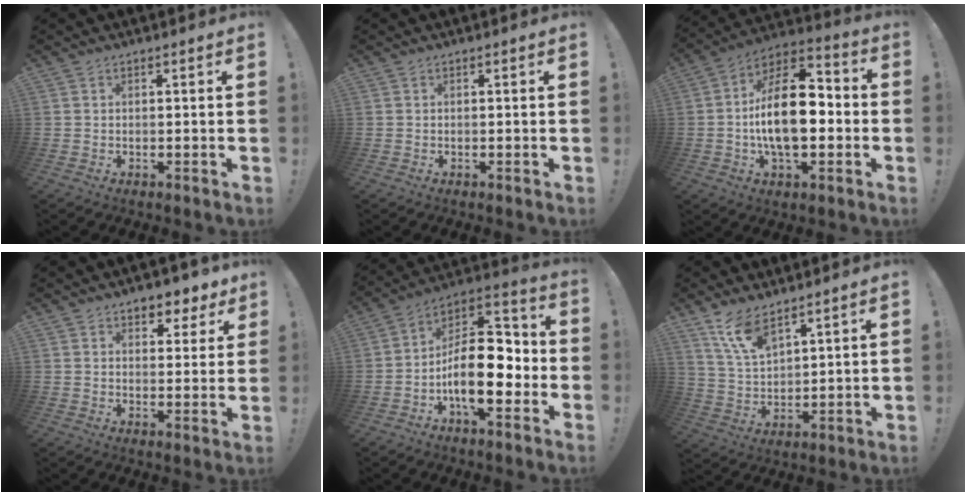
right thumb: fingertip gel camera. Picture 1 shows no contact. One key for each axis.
{"total": 0.0}
{"total": 19.9, "fx": -2.5, "fy": 10.4, "fz": 16.8, "tx": -0.307, "ty": 0.016, "tz": -0.044}
{"total": 6.6, "fx": 5.0, "fy": 3.6, "fz": 2.3, "tx": -0.018, "ty": -0.037, "tz": 0.090}
{"total": 19.3, "fx": -4.5, "fy": 9.6, "fz": 16.1, "tx": -0.275, "ty": 0.017, "tz": -0.068}
{"total": 10.2, "fx": 7.9, "fy": 3.9, "fz": 5.1, "tx": -0.114, "ty": -0.038, "tz": 0.153}